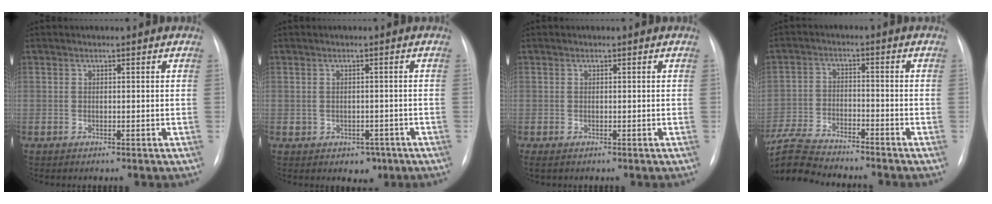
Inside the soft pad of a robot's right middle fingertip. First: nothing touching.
{"total": 3.2, "force": [-1.4, 2.6, 1.2], "torque": [-0.010, 0.010, -0.008]}
{"total": 1.0, "force": [-0.7, 0.4, 0.6], "torque": [-0.005, -0.003, -0.006]}
{"total": 13.1, "force": [-12.1, 1.7, 4.7], "torque": [-0.102, -0.005, -0.214]}